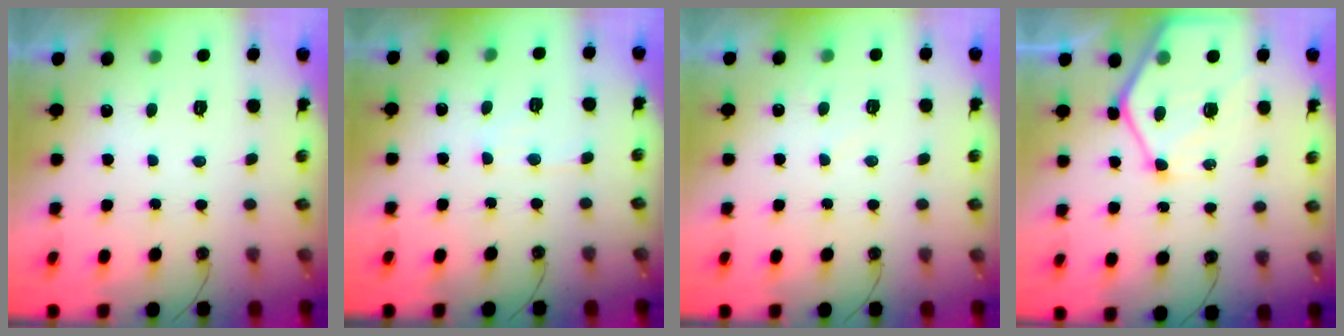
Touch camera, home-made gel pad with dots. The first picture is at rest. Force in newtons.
{"total": 4.8, "press": 4.7, "slide": 0.6}
{"total": 2.9, "press": 2.9, "slide": 0.3}
{"total": 14.1, "press": 14.0, "slide": 1.5}